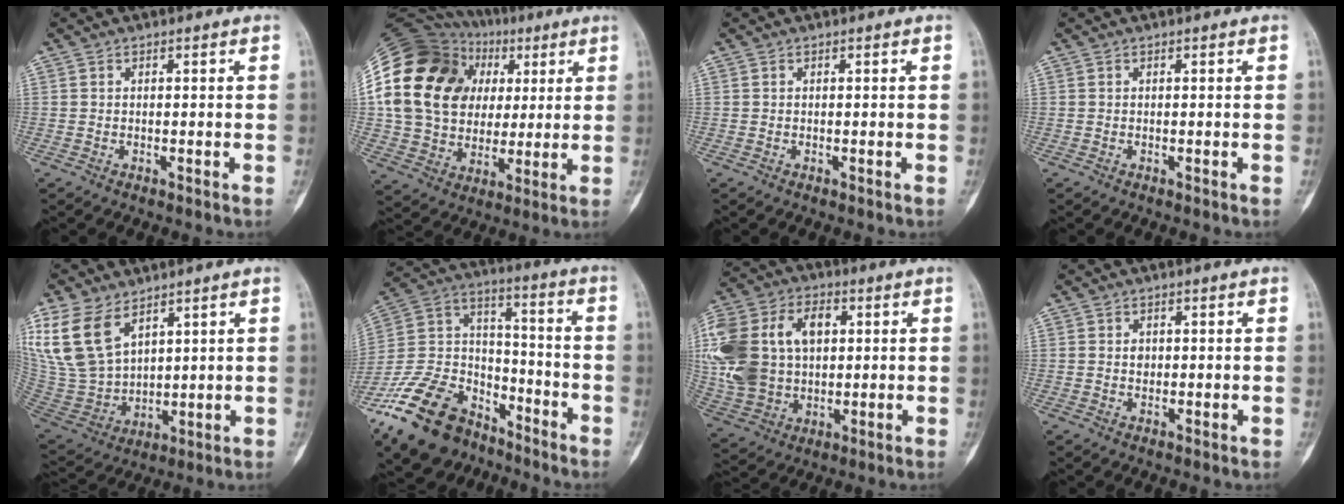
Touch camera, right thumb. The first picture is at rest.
{"total": 26.2, "force": [5.9, 20.7, 15.0], "torque": [-0.261, 0.037, 0.114]}
{"total": 0.0}
{"total": 0.0}
{"total": 16.6, "force": [8.8, 10.0, 9.9], "torque": [-0.194, -0.030, 0.195]}
{"total": 21.6, "force": [-14.6, 12.5, 9.8], "torque": [-0.174, 0.090, -0.260]}
{"total": 22.9, "force": [3.3, 16.4, 15.7], "torque": [-0.341, 0.022, 0.071]}
{"total": 1.6, "force": [0.2, 1.4, 0.9], "torque": [-0.002, 0.003, 0.003]}